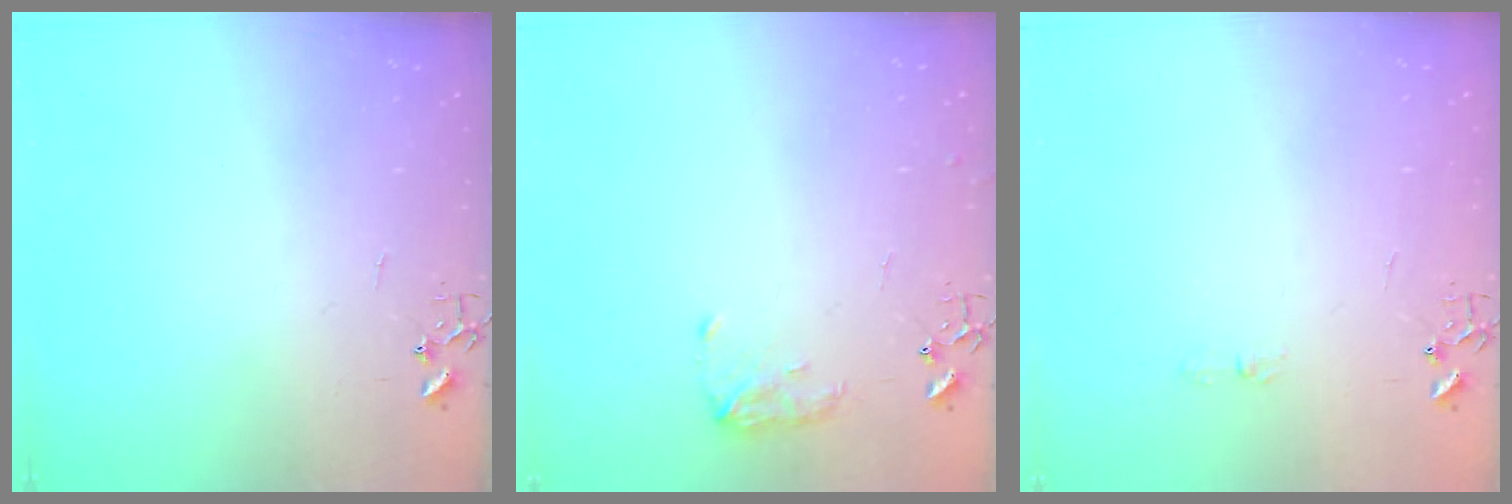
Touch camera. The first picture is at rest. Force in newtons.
{"total": 7.2, "press": 7.2, "slide": 0.4}
{"total": 2.9, "press": 2.9, "slide": 0.5}